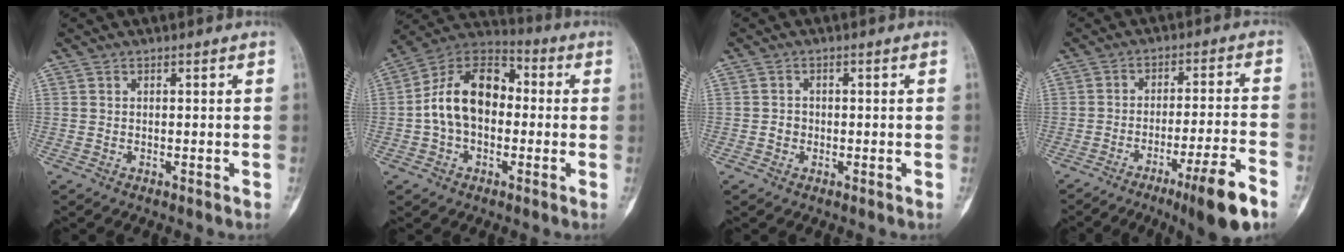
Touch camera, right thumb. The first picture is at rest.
{"total": 14.8, "force": [-0.3, 10.0, 10.9], "torque": [-0.174, 0.041, -0.018]}
{"total": 1.6, "force": [-0.4, 1.4, 0.5], "torque": [0.000, 0.007, -0.008]}
{"total": 11.7, "force": [-6.9, 0.8, 9.4], "torque": [-0.152, 0.026, -0.105]}